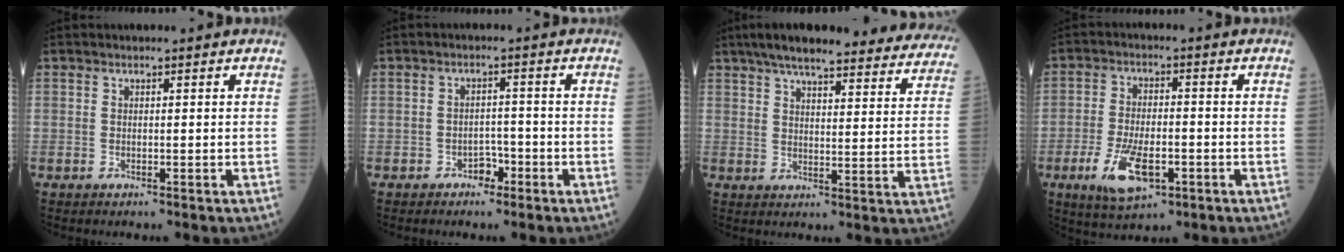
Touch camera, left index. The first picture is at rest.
{"total": 2.5, "force": [-1.6, 1.5, 1.1], "torque": [-0.012, 0.007, -0.026]}
{"total": 28.7, "force": [25.0, 5.3, 13.1], "torque": [-0.189, -0.017, 0.295]}
{"total": 8.8, "force": [-3.6, 3.6, 7.2], "torque": [-0.147, -0.010, -0.060]}